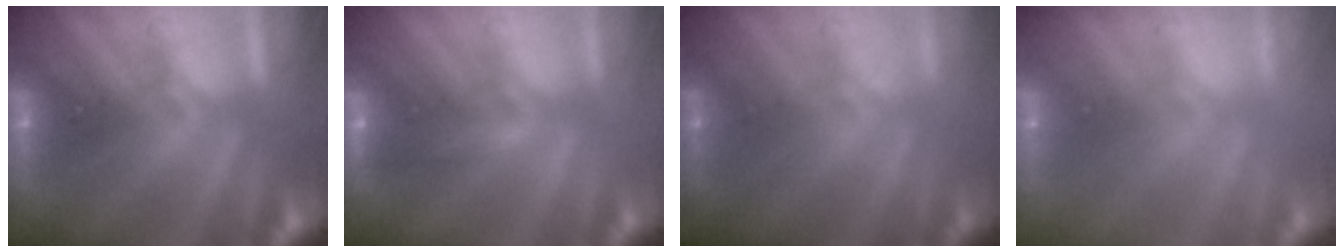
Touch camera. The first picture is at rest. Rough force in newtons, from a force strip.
{"total": 3.8}
{"total": 1.6}
{"total": 2.8}